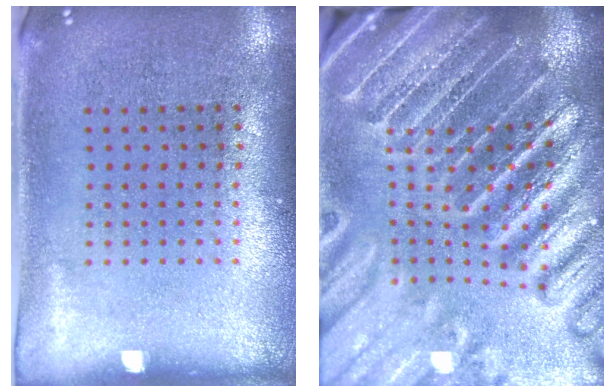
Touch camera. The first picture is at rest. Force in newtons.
{"total": 4.7, "press": 4.3, "slide": 1.8}